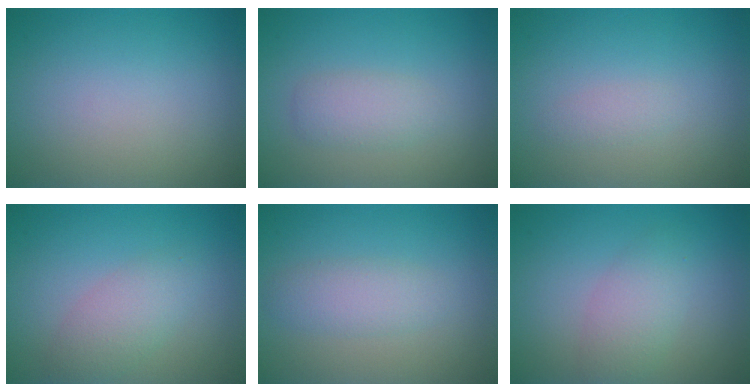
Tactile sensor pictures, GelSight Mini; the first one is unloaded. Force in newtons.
{"total": 2.0, "press": 2.0, "slide": 0.2}
{"total": 0.9, "press": 0.9, "slide": 0.1}
{"total": 2.8, "press": 2.8, "slide": 0.1}
{"total": 2.2, "press": 2.2, "slide": 0.0}
{"total": 2.8, "press": 2.8, "slide": 0.1}